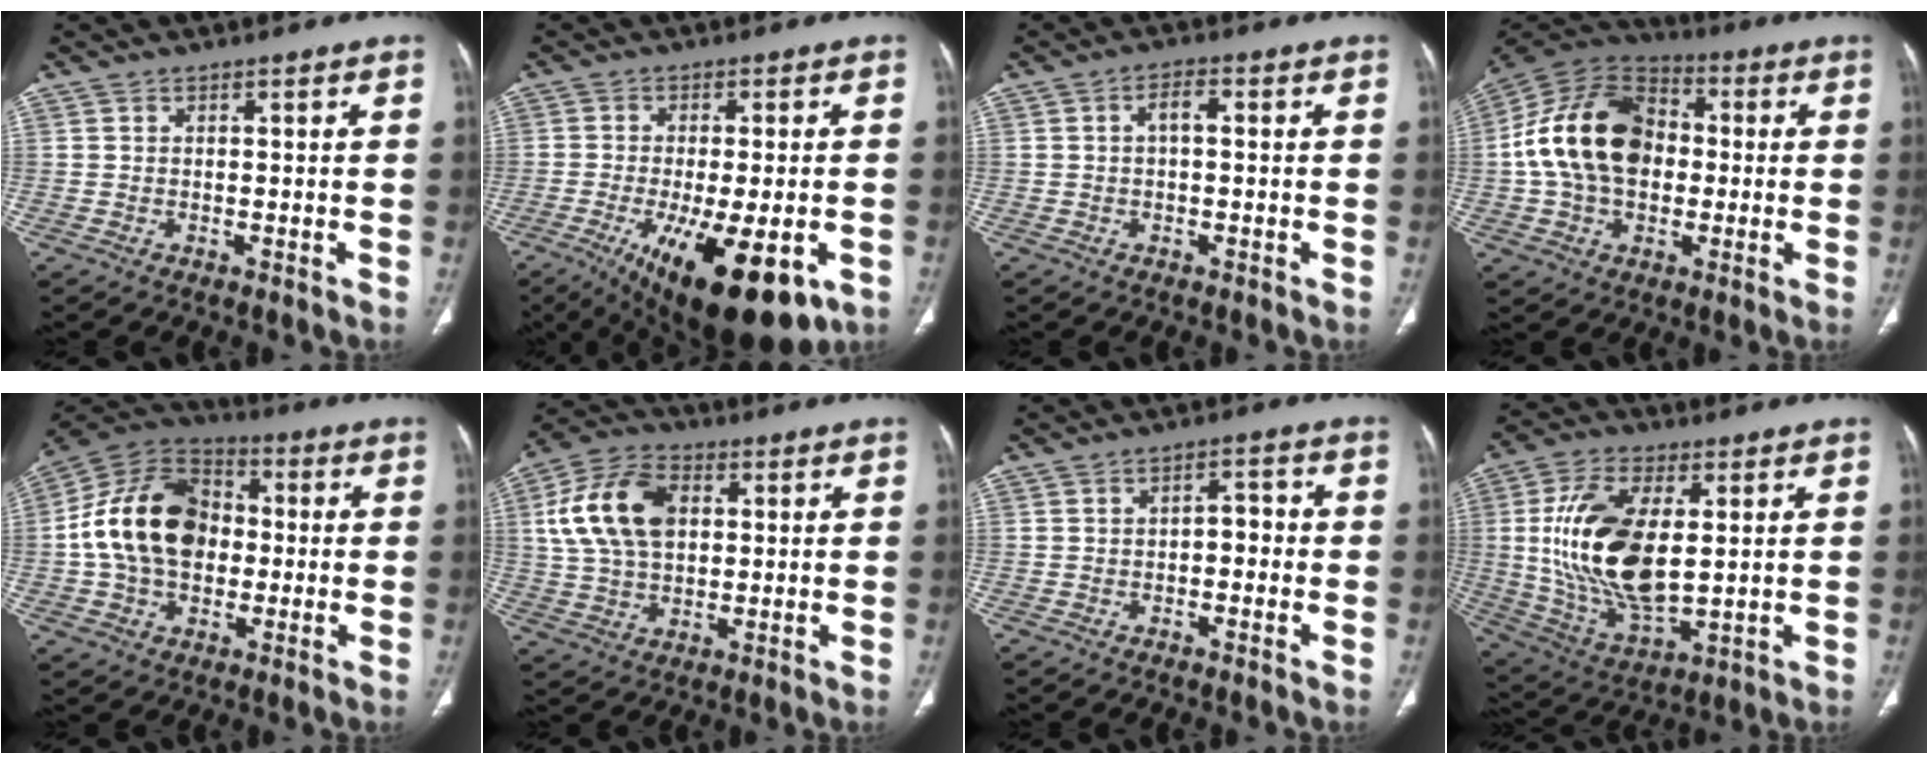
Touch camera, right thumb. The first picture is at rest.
{"total": 19.4, "force": [-8.1, 7.3, 16.0], "torque": [-0.228, -0.020, -0.107]}
{"total": 2.7, "force": [0.2, 1.2, 2.4], "torque": [-0.040, 0.011, 0.001]}
{"total": 19.5, "force": [0.4, 13.8, 13.9], "torque": [-0.240, 0.029, -0.001]}
{"total": 18.9, "force": [0.0, 13.6, 13.1], "torque": [-0.216, 0.030, -0.006]}
{"total": 14.9, "force": [3.2, 9.7, 10.9], "torque": [-0.199, 0.013, 0.056]}
{"total": 3.4, "force": [-0.7, 2.0, 2.6], "torque": [-0.023, 0.016, -0.017]}
{"total": 19.6, "force": [2.4, 9.8, 16.8], "torque": [-0.324, -0.017, 0.053]}